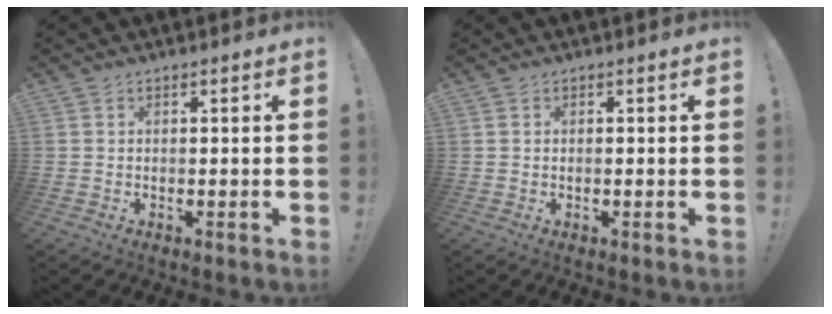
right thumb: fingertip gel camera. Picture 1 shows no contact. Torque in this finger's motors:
{"motor_torque": [0.57, 0.06, 0.22, -0.08, -0.04]}